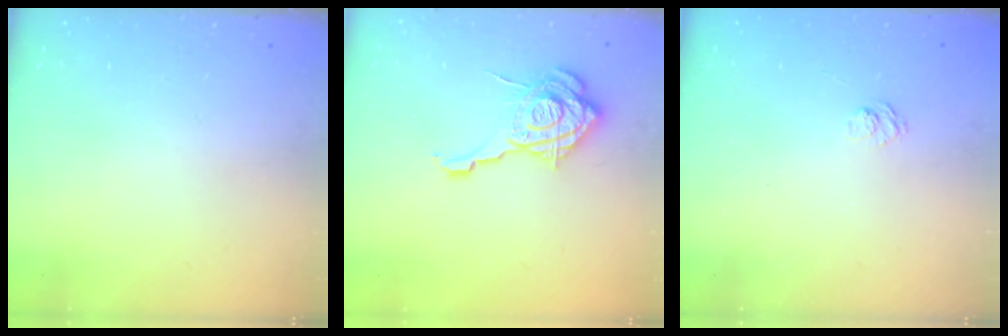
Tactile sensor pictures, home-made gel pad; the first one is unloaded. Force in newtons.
{"total": 18.2, "press": 18.1, "slide": 2.0}
{"total": 2.4, "press": 2.0, "slide": 1.3}